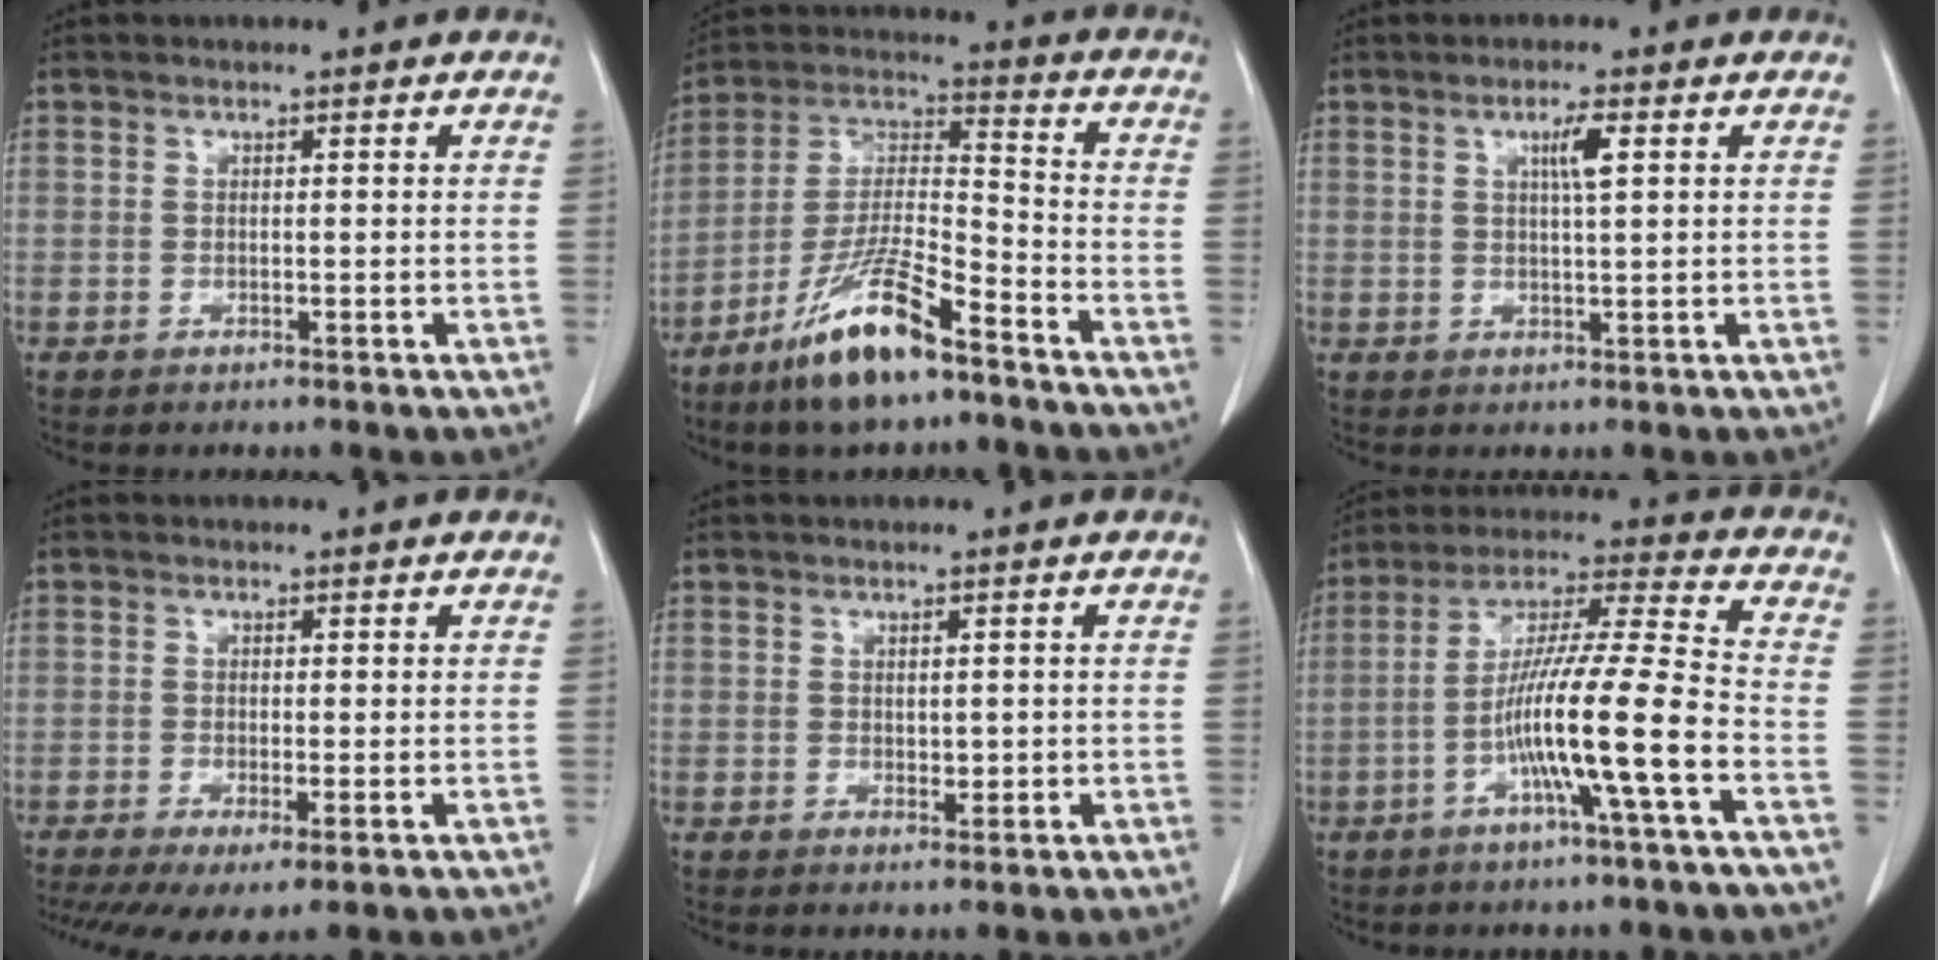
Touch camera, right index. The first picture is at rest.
{"total": 14.4, "force": [-9.5, 2.4, 10.5], "torque": [-0.214, -0.014, -0.177]}
{"total": 3.1, "force": [1.1, 0.0, 2.9], "torque": [-0.051, -0.001, 0.018]}
{"total": 6.3, "force": [-3.5, 1.5, 5.0], "torque": [-0.082, -0.019, -0.058]}
{"total": 1.8, "force": [0.1, 1.0, 1.5], "torque": [-0.021, -0.004, 0.006]}
{"total": 13.9, "force": [-4.7, -0.9, 13.1], "torque": [-0.240, 0.004, -0.092]}